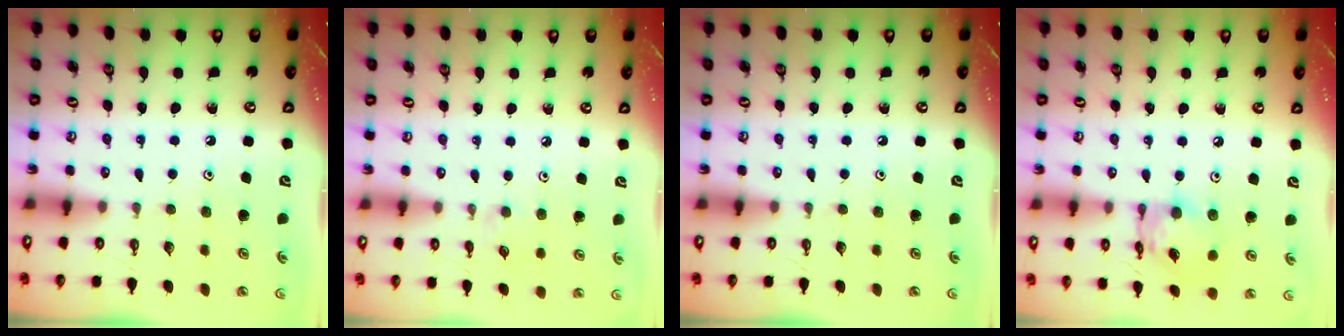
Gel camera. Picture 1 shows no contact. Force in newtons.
{"total": 2.6, "press": 2.6, "slide": 0.4}
{"total": 0.0}
{"total": 12.9, "press": 12.8, "slide": 1.1}